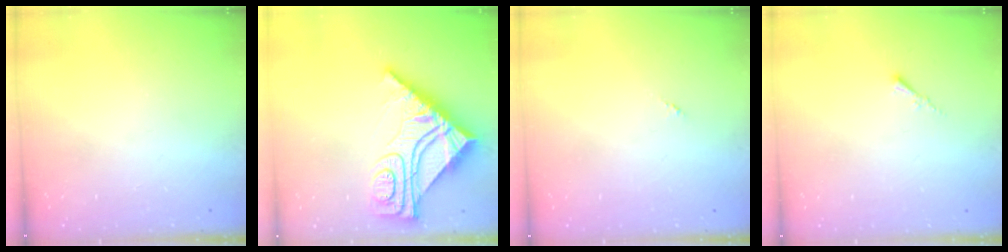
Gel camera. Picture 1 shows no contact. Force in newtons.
{"total": 15.8, "press": 15.7, "slide": 1.6}
{"total": 0.0}
{"total": 0.0}